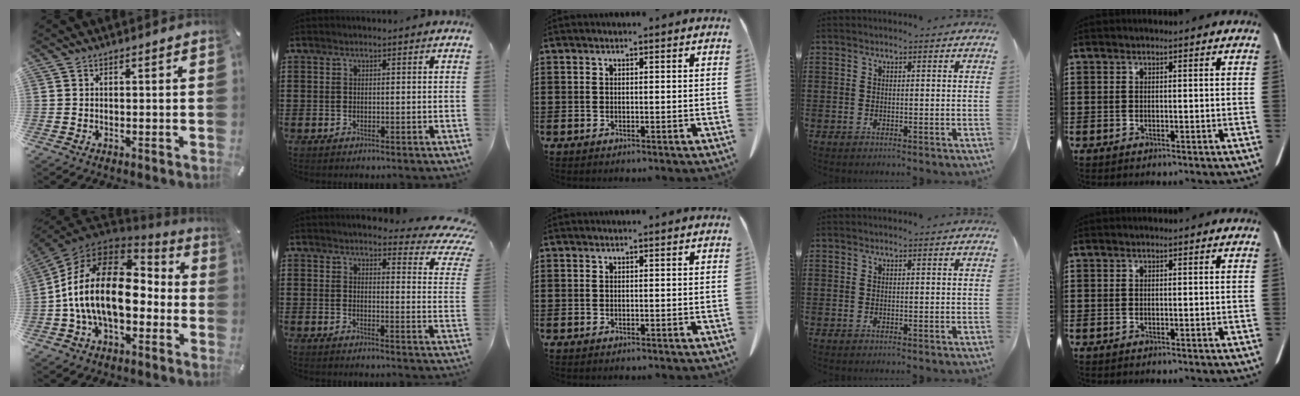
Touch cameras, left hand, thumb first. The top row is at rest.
{"thumb": {"total": 21.4, "force": [-1.9, 13.3, 16.7], "torque": [-0.327, 0.016, -0.032]}, "index": {"total": 4.9, "force": [4.1, 0.8, 2.5], "torque": [-0.045, -0.032, 0.065]}}